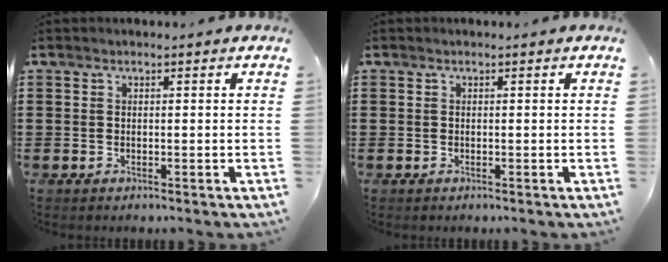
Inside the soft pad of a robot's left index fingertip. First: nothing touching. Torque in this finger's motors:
{"motor_torque": [0.00, 0.00, 0.00, -0.01]}